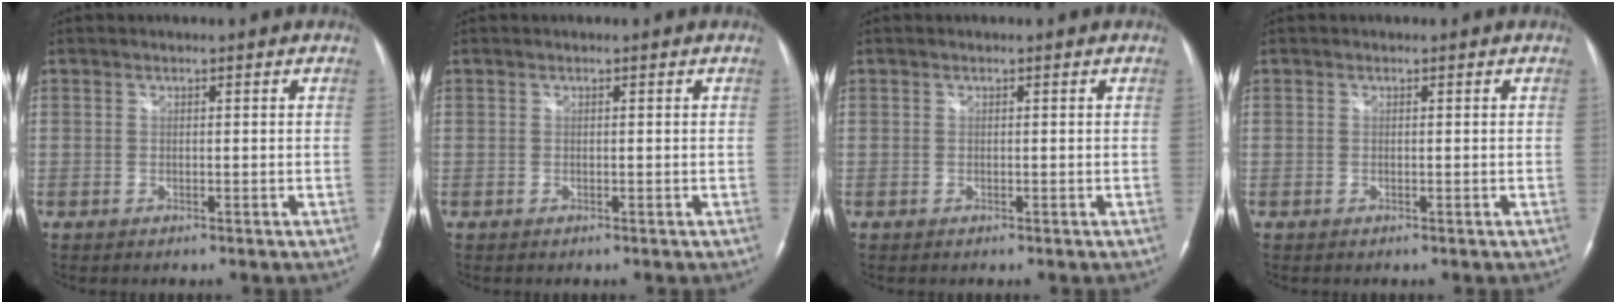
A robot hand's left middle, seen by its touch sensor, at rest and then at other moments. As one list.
[{"total": 0.0}, {"total": 0.0}, {"total": 0.0}]